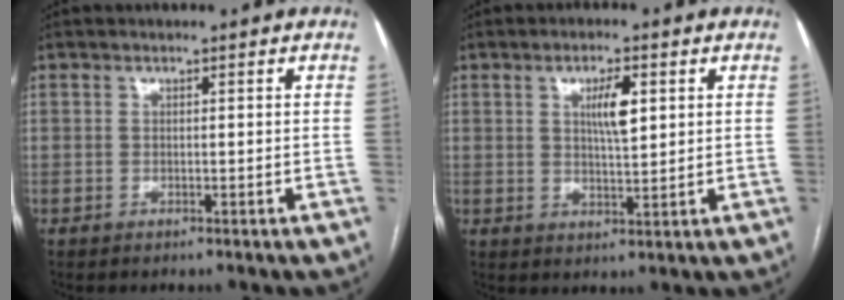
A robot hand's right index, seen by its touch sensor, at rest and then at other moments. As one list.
[{"total": 5.0, "force": [1.6, 1.1, 4.5], "torque": [-0.081, 0.001, 0.030]}]